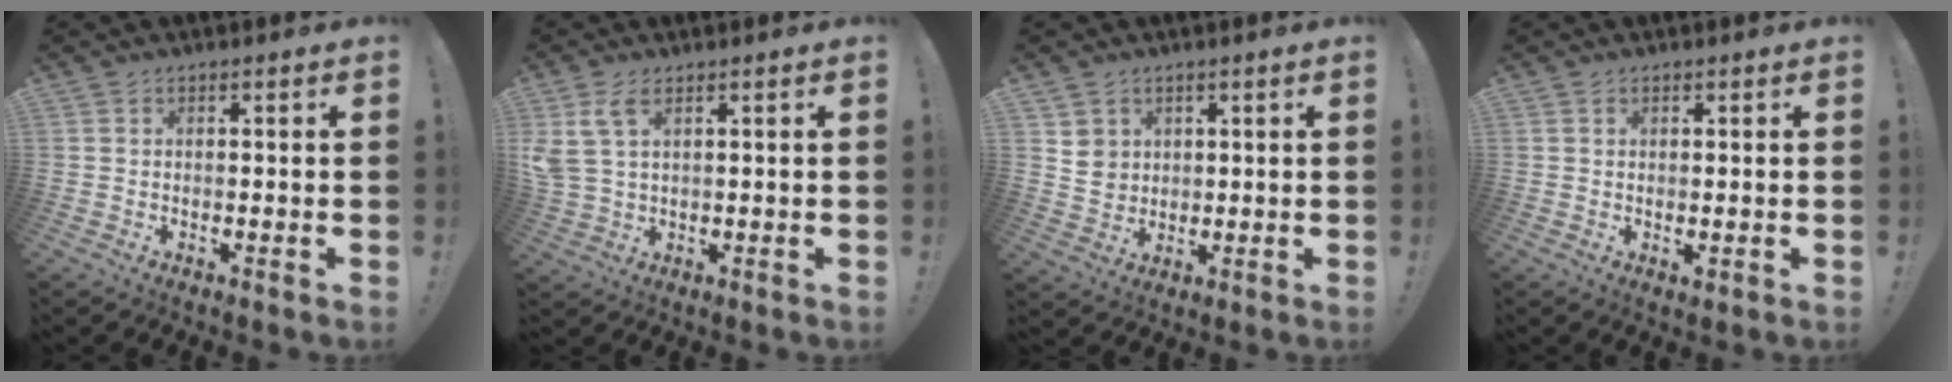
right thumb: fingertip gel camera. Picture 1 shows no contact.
{"total": 7.2, "force": [2.8, 3.8, 5.4], "torque": [-0.109, -0.007, 0.058]}
{"total": 5.6, "force": [2.5, 5.0, 0.9], "torque": [-0.003, -0.017, 0.051]}
{"total": 1.2, "force": [0.5, 0.4, 1.0], "torque": [-0.011, -0.003, 0.008]}